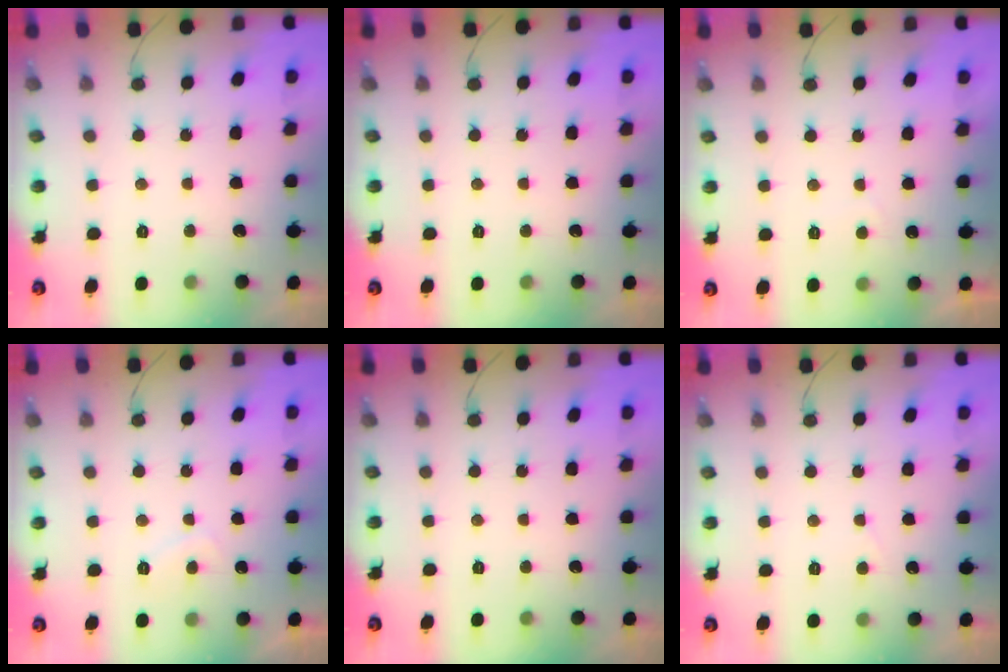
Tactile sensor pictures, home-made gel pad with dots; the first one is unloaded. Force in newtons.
{"total": 0.0}
{"total": 0.5, "press": 0.0, "slide": 0.5}
{"total": 1.5, "press": 1.4, "slide": 0.7}
{"total": 0.0}
{"total": 1.9, "press": 1.9, "slide": 0.2}